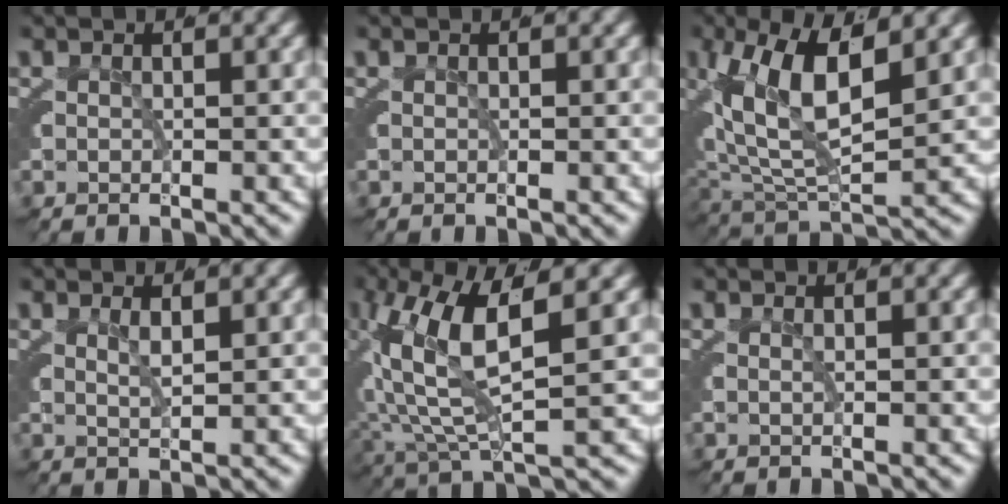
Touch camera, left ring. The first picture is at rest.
{"total": 0.0}
{"total": 9.2, "force": [2.5, 4.2, 7.8], "torque": [-0.150, -0.004, 0.051]}
{"total": 1.7, "force": [0.9, -1.0, 1.1], "torque": [-0.016, -0.010, 0.024]}
{"total": 8.8, "force": [1.5, 3.3, 8.0], "torque": [-0.149, 0.001, 0.033]}
{"total": 0.7, "force": [0.2, -0.5, 0.4], "torque": [-0.008, -0.005, 0.007]}